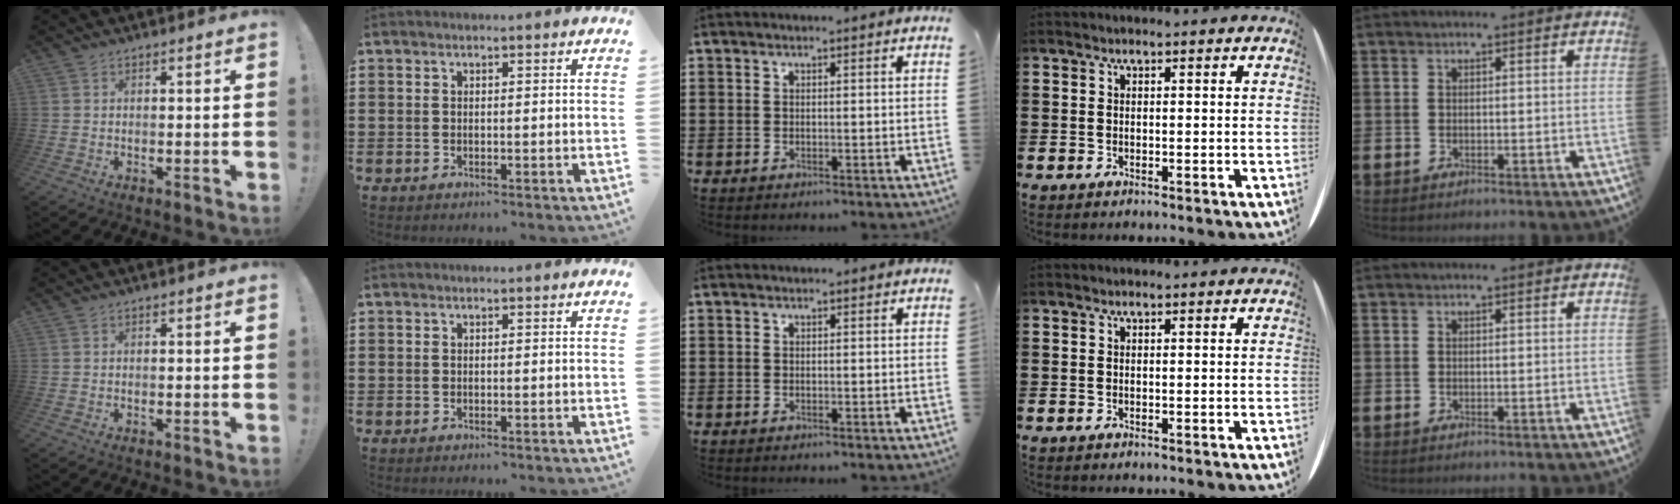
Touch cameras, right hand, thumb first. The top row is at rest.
{}